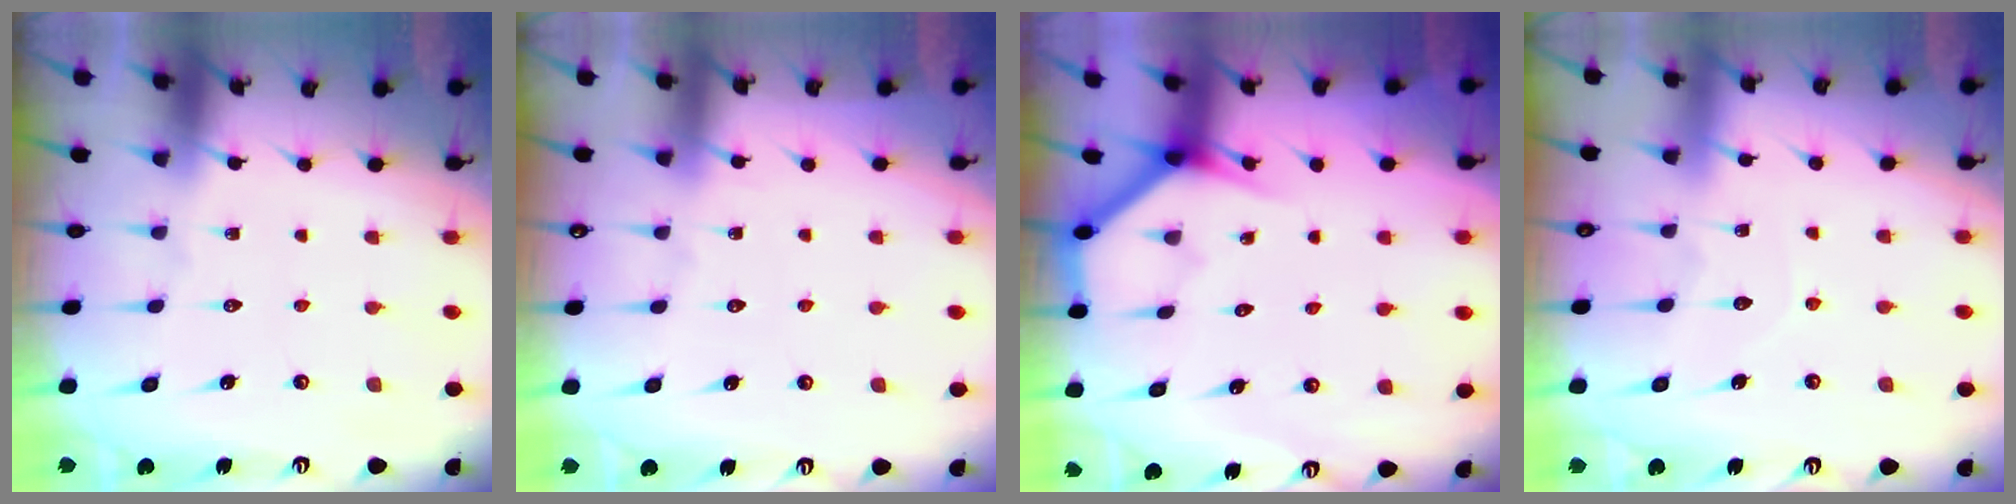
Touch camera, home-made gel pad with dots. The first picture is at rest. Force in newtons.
{"total": 3.2, "press": 3.2, "slide": 0.6}
{"total": 3.8, "press": 3.8, "slide": 0.3}
{"total": 4.5, "press": 4.5, "slide": 0.4}